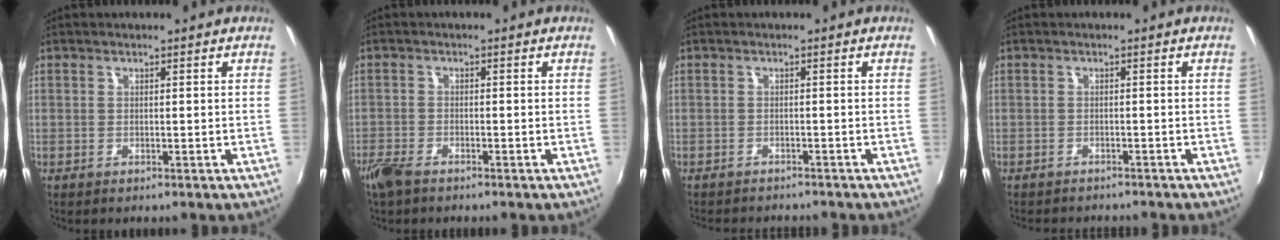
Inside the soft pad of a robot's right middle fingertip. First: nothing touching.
{"total": 4.2, "force": [-3.3, 1.5, 2.1], "torque": [-0.059, -0.010, -0.068]}
{"total": 4.2, "force": [-3.9, 1.0, 1.1], "torque": [-0.035, -0.010, -0.058]}
{"total": 3.4, "force": [-3.2, 0.9, 0.8], "torque": [-0.029, -0.008, -0.047]}